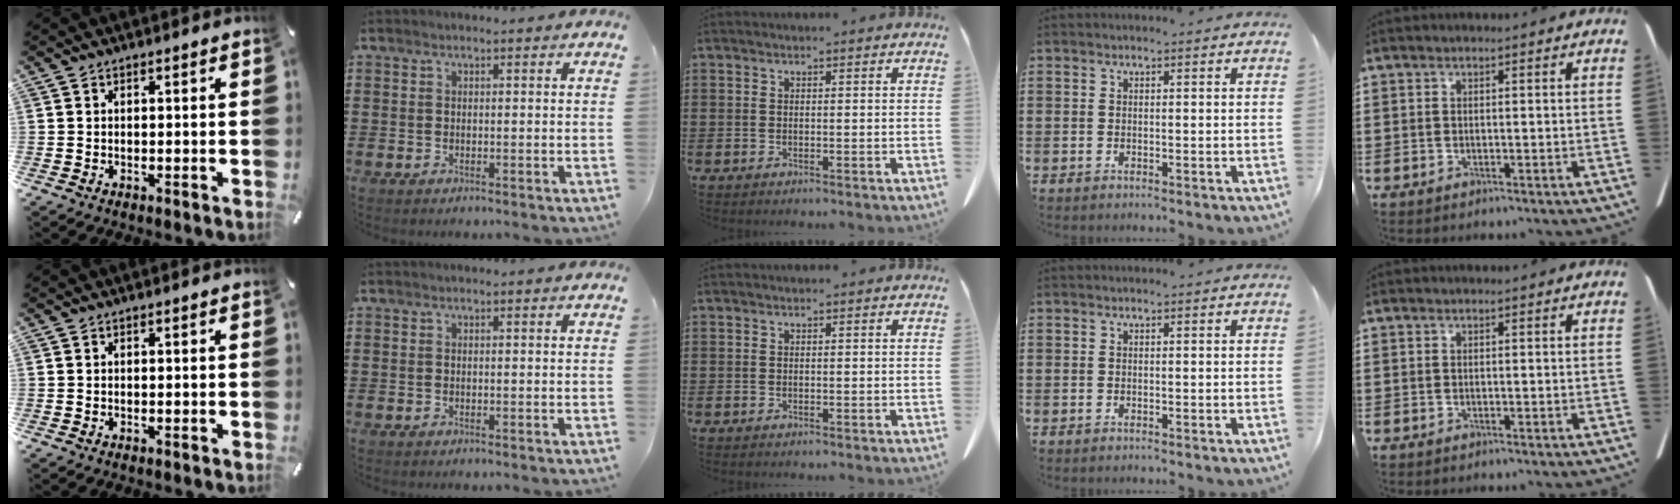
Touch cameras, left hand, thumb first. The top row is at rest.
{}